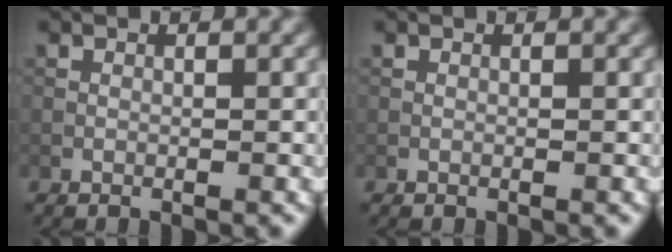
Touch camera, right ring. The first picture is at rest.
{"total": 0.0}